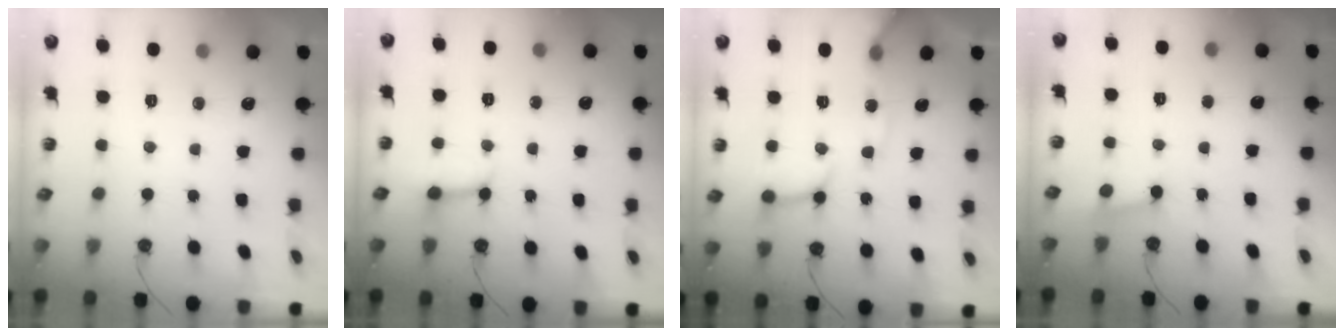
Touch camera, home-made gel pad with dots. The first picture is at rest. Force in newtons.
{"total": 3.2, "press": 3.2, "slide": 0.5}
{"total": 11.7, "press": 11.6, "slide": 1.5}
{"total": 3.1, "press": 3.1, "slide": 0.4}